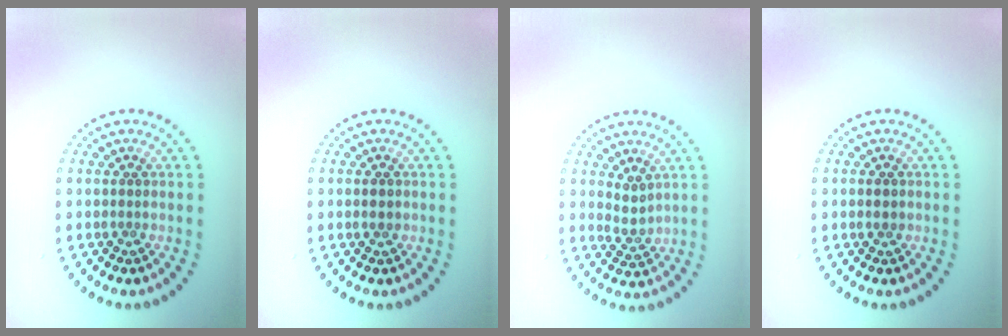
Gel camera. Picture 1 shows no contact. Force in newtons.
{"total": 1.1, "press": 1.1, "slide": 0.1}
{"total": 1.8, "press": 1.3, "slide": 1.2}
{"total": 1.1, "press": 1.1, "slide": 0.1}